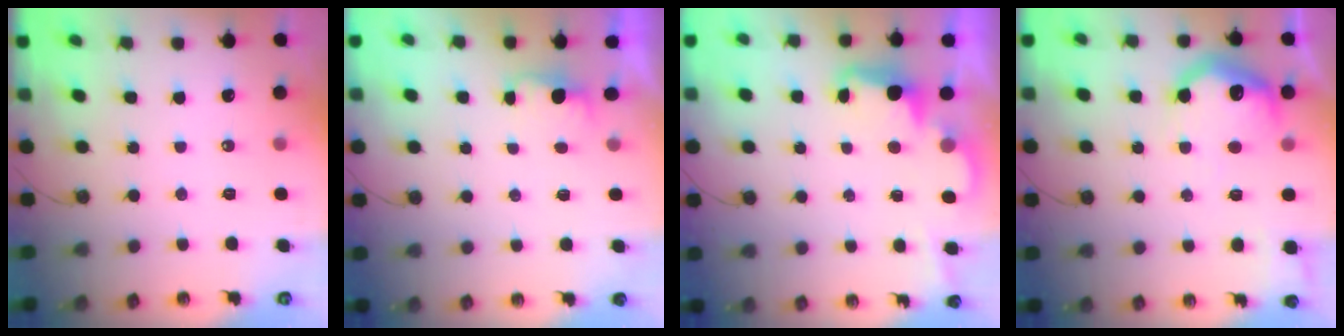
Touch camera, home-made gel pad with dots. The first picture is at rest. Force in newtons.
{"total": 1.4, "press": 1.2, "slide": 0.8}
{"total": 2.5, "press": 2.4, "slide": 0.6}
{"total": 17.5, "press": 17.4, "slide": 1.5}